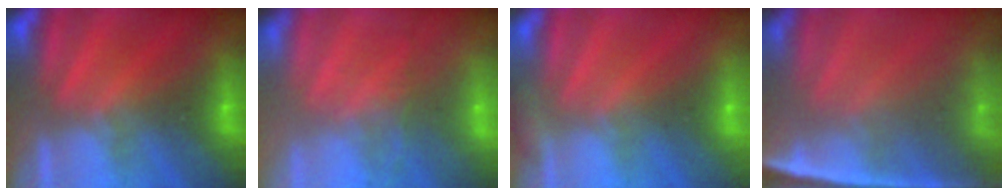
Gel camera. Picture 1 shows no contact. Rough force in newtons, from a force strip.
{"total": 7.1}
{"total": 2.3}
{"total": 7.7}